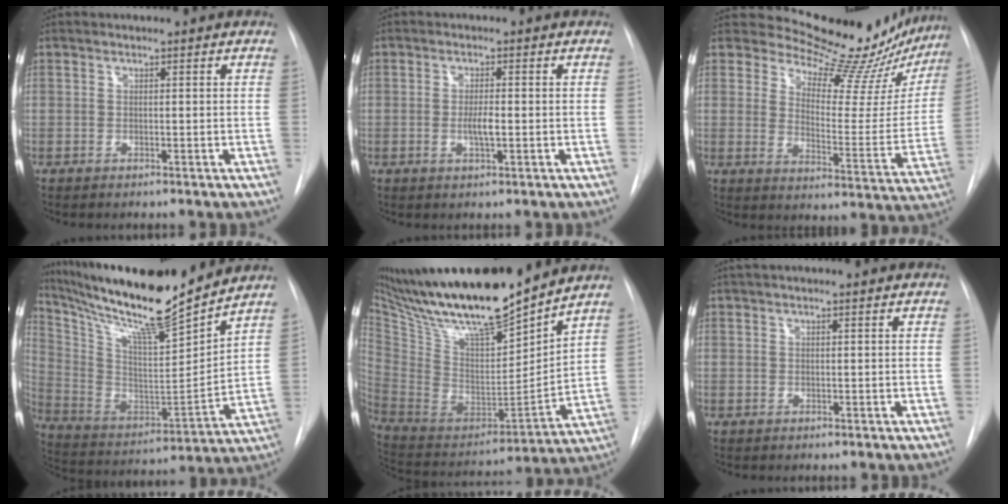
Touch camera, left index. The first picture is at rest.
{"total": 2.5, "force": [-0.4, 0.4, 2.5], "torque": [-0.049, -0.002, -0.006]}
{"total": 19.4, "force": [18.1, 5.0, 4.9], "torque": [-0.052, -0.076, 0.215]}
{"total": 21.3, "force": [18.5, 0.5, 10.5], "torque": [-0.200, -0.024, 0.318]}
{"total": 24.6, "force": [20.8, 3.1, 12.7], "torque": [-0.236, -0.020, 0.363]}
{"total": 2.7, "force": [2.1, 0.2, 1.6], "torque": [-0.023, 0.033, 0.033]}